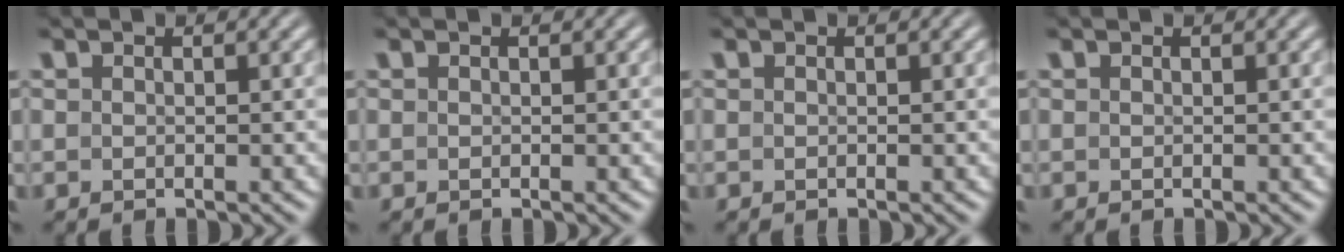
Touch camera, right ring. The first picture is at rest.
{"total": 0.0}
{"total": 0.0}
{"total": 0.0}